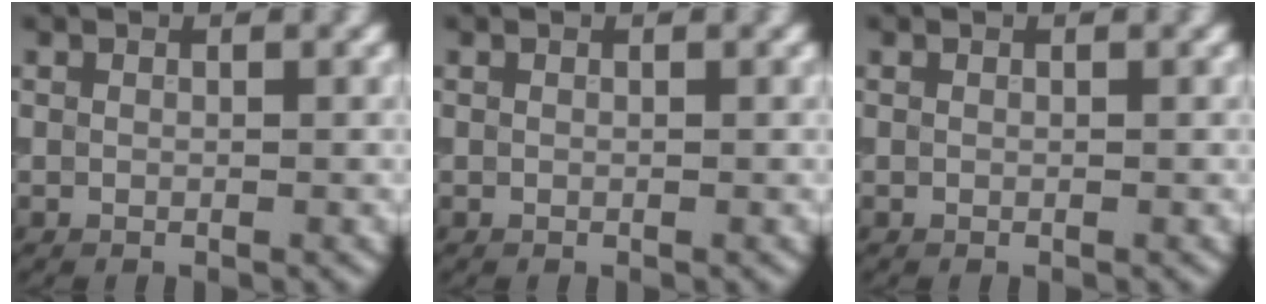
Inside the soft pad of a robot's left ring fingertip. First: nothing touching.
{"total": 0.0}
{"total": 0.0}